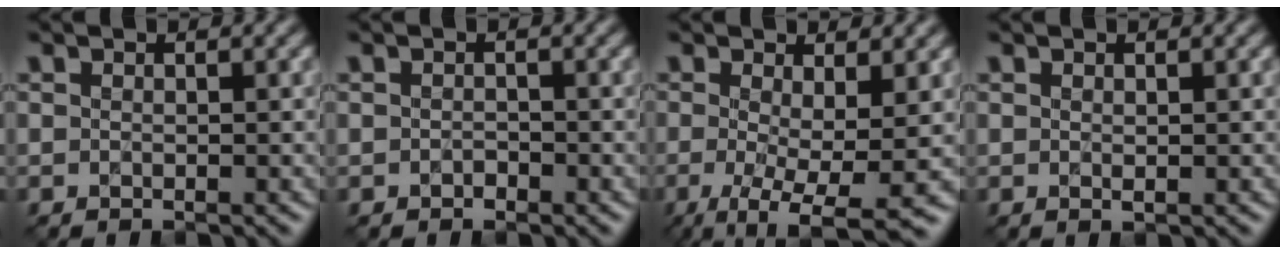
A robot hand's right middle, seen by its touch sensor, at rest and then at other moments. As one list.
[{"total": 0.5, "force": [0.1, 0.5, 0.2], "torque": [-0.005, 0.001, -0.001]}, {"total": 6.4, "force": [-1.3, 1.5, 6.1], "torque": [-0.103, -0.015, -0.019]}, {"total": 0.7, "force": [0.6, 0.1, 0.2], "torque": [-0.008, 0.002, 0.009]}]